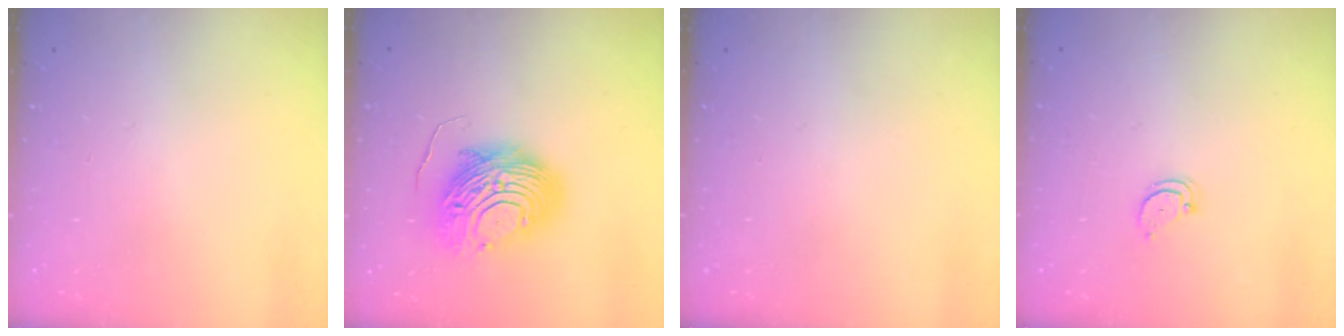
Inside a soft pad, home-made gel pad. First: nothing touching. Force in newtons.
{"total": 11.6, "press": 11.6, "slide": 0.9}
{"total": 0.0}
{"total": 2.4, "press": 2.4, "slide": 0.2}